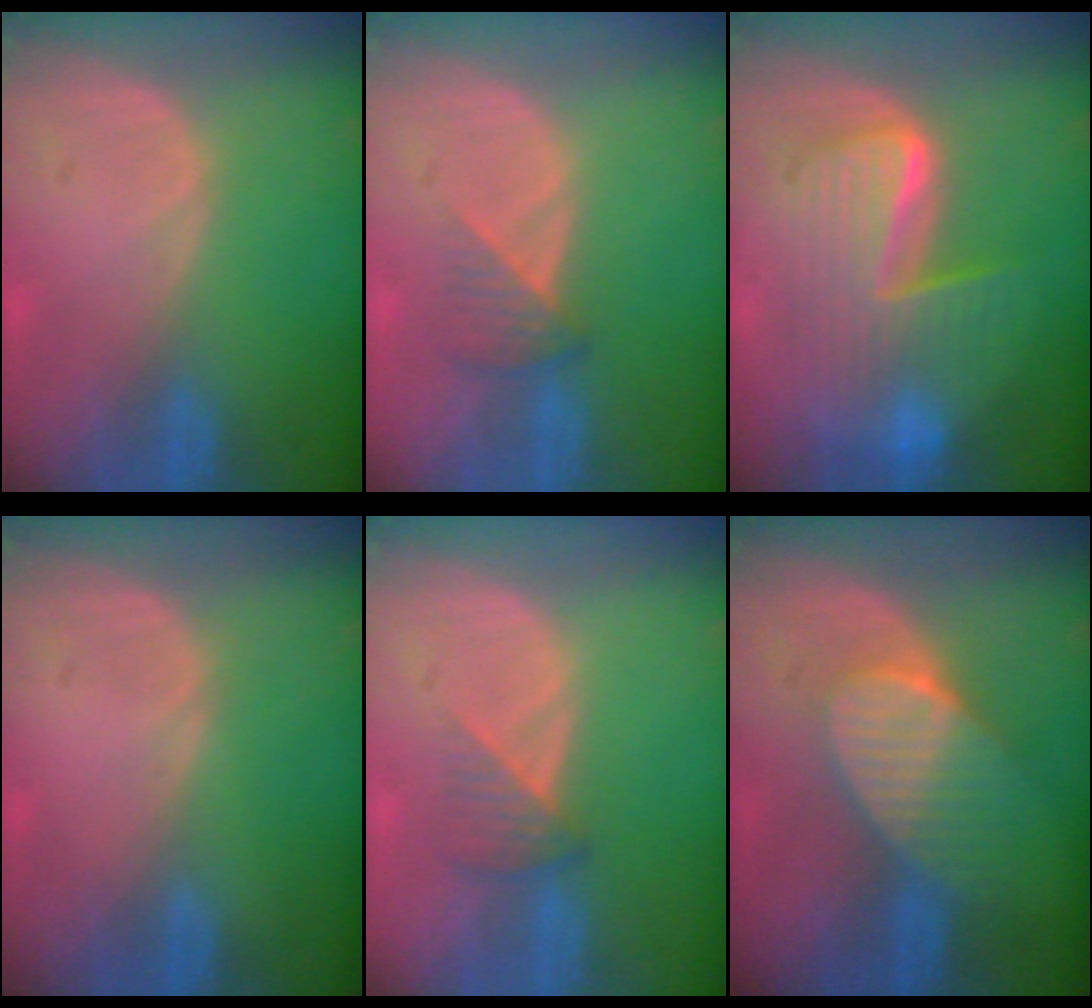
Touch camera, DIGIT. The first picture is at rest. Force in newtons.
{"total": 3.1, "press": 2.9, "slide": 1.3}
{"total": 10.3, "press": 10.3, "slide": 0.9}
{"total": 0.0}
{"total": 3.1, "press": 2.9, "slide": 1.3}
{"total": 7.3, "press": 6.8, "slide": 2.7}